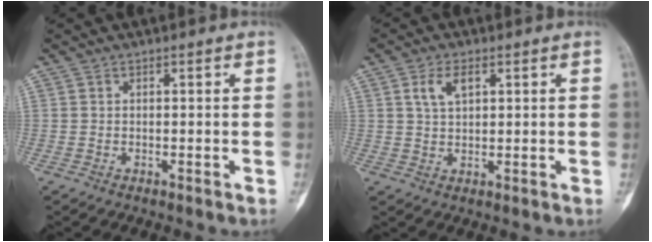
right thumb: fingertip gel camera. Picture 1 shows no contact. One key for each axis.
{"total": 4.5, "fx": 1.8, "fy": 2.5, "fz": 3.3, "tx": -0.056, "ty": 0.000, "tz": 0.035}